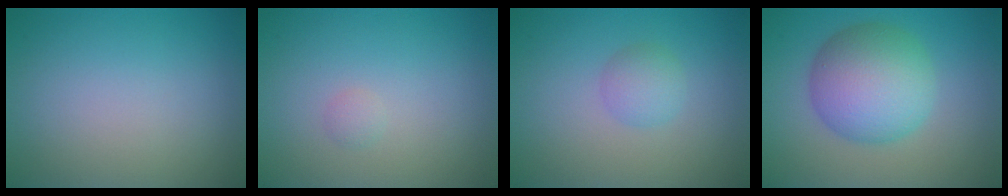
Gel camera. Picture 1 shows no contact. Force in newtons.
{"total": 0.6, "press": 0.6, "slide": 0.0}
{"total": 1.8, "press": 1.8, "slide": 0.0}
{"total": 7.5, "press": 7.5, "slide": 0.0}